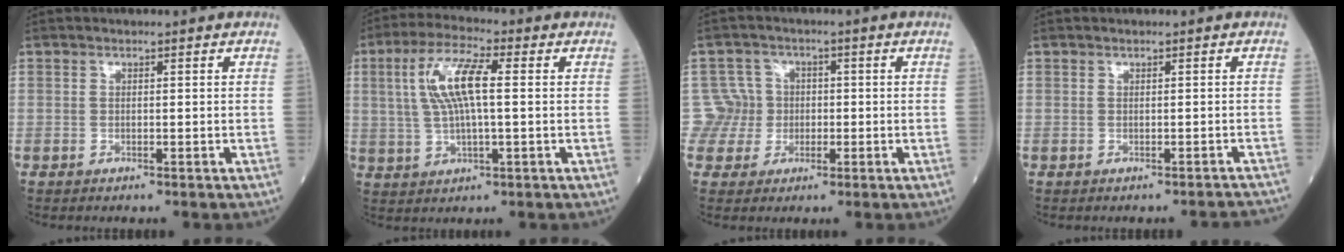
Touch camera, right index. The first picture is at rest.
{"total": 9.2, "force": [1.7, 1.8, 8.8], "torque": [-0.187, 0.014, 0.036]}
{"total": 4.8, "force": [-0.3, 4.7, -0.5], "torque": [0.024, 0.014, -0.007]}
{"total": 2.9, "force": [-2.8, 0.1, 0.6], "torque": [-0.002, -0.011, -0.022]}